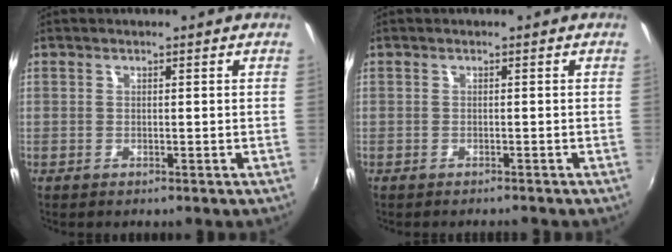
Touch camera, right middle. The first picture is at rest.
{"total": 1.1, "force": [-1.0, 0.2, 0.2], "torque": [-0.007, -0.006, -0.016]}